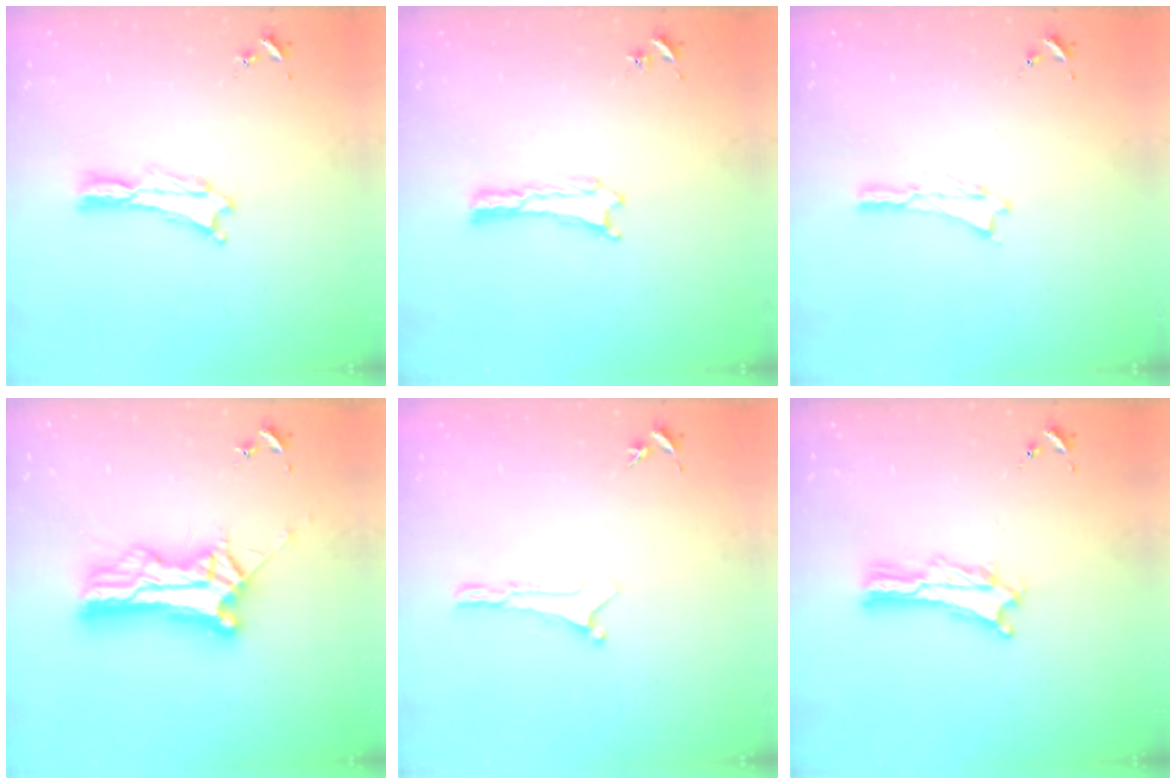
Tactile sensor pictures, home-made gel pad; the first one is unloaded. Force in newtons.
{"total": 0.0}
{"total": 0.0}
{"total": 12.6, "press": 12.6, "slide": 1.2}
{"total": 0.0}
{"total": 2.7, "press": 2.7, "slide": 0.3}